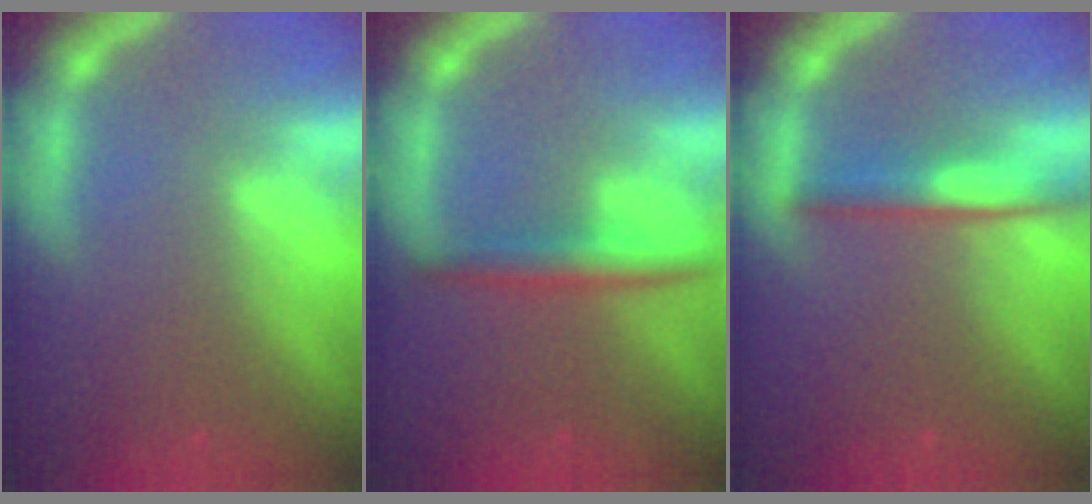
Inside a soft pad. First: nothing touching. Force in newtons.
{"total": 3.0}
{"total": 3.0}